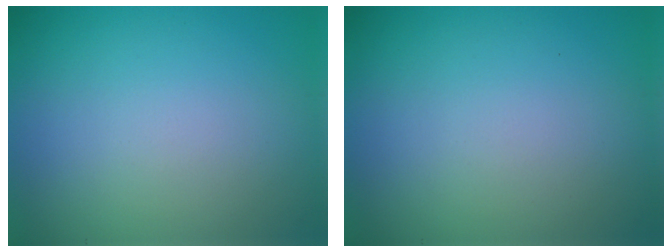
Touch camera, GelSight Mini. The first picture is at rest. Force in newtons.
{"total": 0.0}